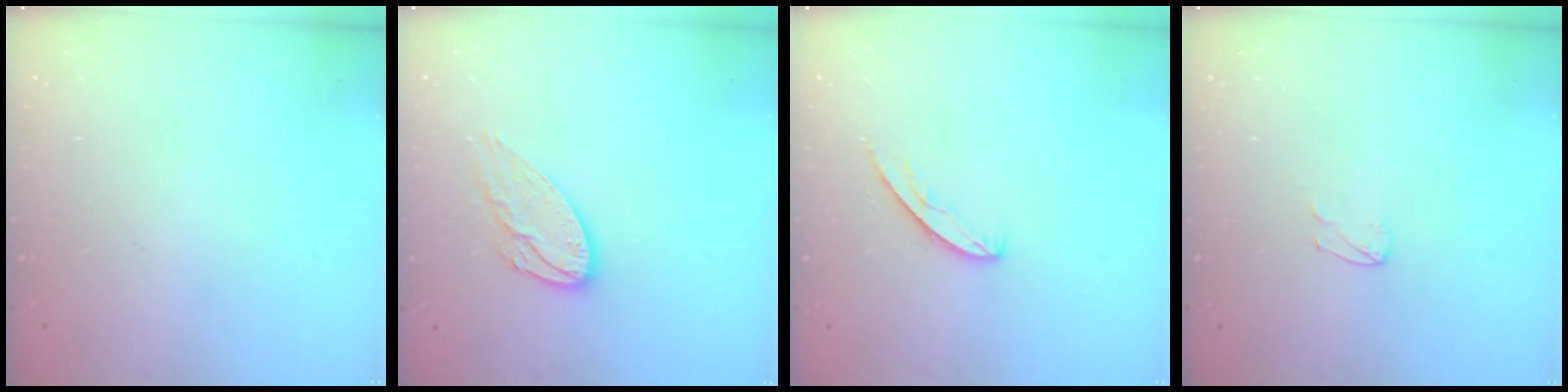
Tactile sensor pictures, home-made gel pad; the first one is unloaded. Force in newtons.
{"total": 11.6, "press": 11.6, "slide": 0.9}
{"total": 5.0, "press": 5.0, "slide": 0.5}
{"total": 3.8, "press": 3.8, "slide": 0.3}